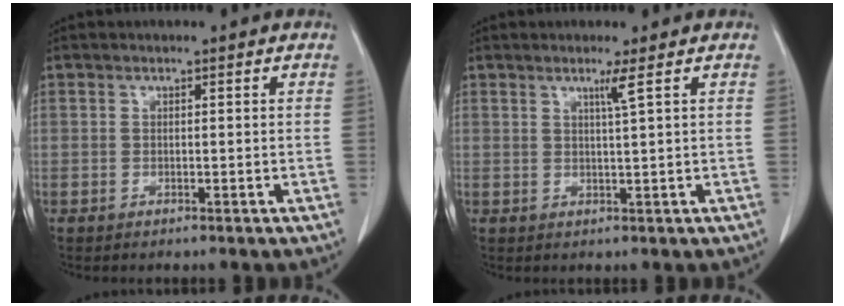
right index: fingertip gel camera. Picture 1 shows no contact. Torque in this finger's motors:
{"motor_torque": [0.06, 0.06, 0.01, 0.05]}